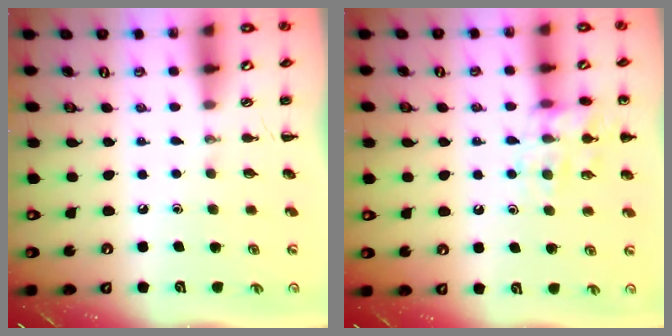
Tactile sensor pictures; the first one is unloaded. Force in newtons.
{"total": 14.3, "press": 14.2, "slide": 1.8}